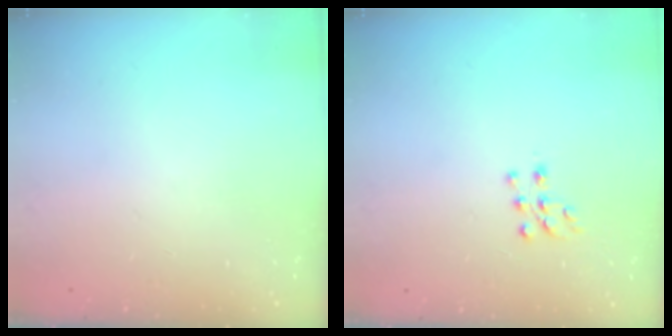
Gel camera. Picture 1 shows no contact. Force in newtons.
{"total": 6.9, "press": 6.8, "slide": 0.6}